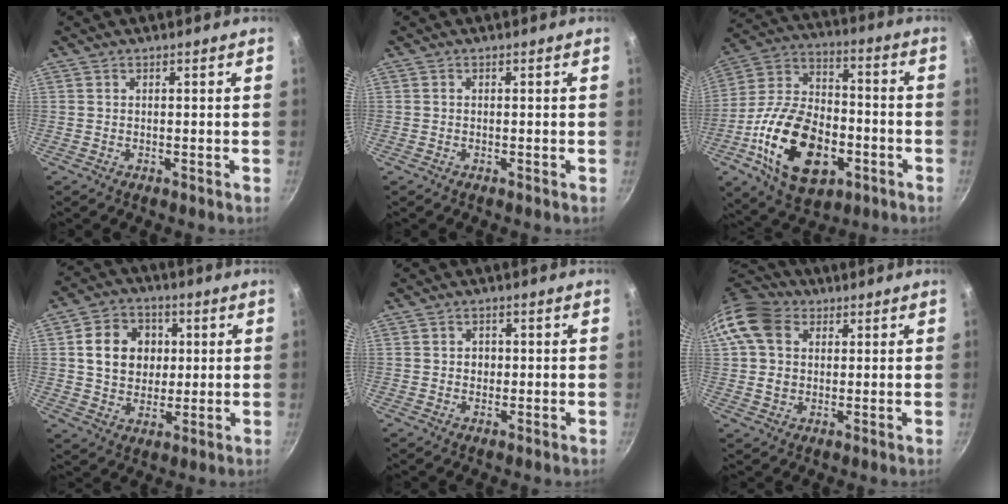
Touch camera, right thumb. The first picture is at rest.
{"total": 0.0}
{"total": 24.0, "force": [-7.8, 14.4, 17.5], "torque": [-0.297, 0.038, -0.134]}
{"total": 11.7, "force": [2.2, 9.7, 6.1], "torque": [-0.074, 0.007, 0.035]}
{"total": 2.1, "force": [0.1, 1.9, 1.0], "torque": [-0.004, 0.001, 0.000]}
{"total": 11.6, "force": [3.3, 9.1, 6.4], "torque": [-0.106, 0.009, 0.047]}